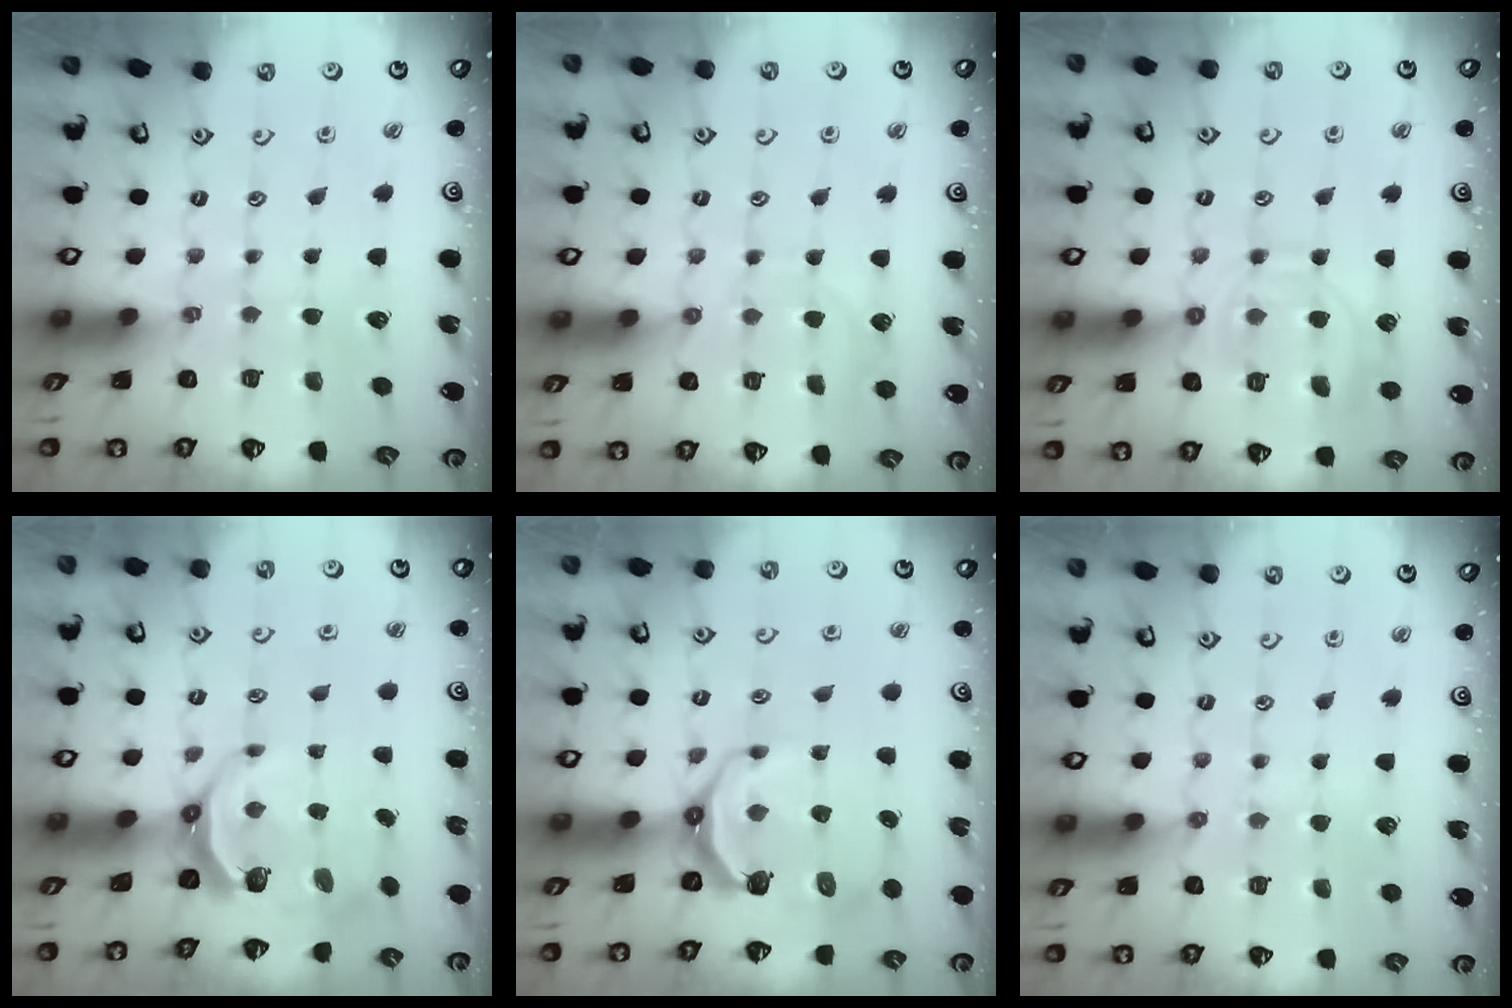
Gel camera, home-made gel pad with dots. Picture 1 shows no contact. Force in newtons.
{"total": 5.8, "press": 5.8, "slide": 0.6}
{"total": 11.8, "press": 11.7, "slide": 1.1}
{"total": 6.4, "press": 5.1, "slide": 3.8}
{"total": 7.8, "press": 6.4, "slide": 4.4}
{"total": 5.7, "press": 5.7, "slide": 0.6}